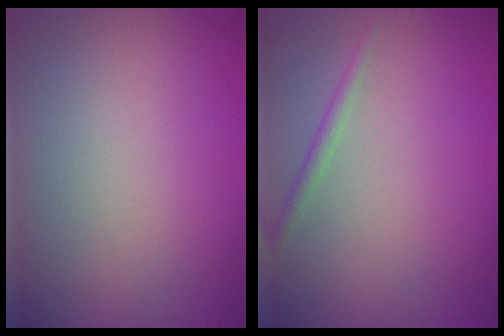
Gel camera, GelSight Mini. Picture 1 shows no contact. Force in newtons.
{"total": 1.1, "press": 1.1, "slide": 0.0}